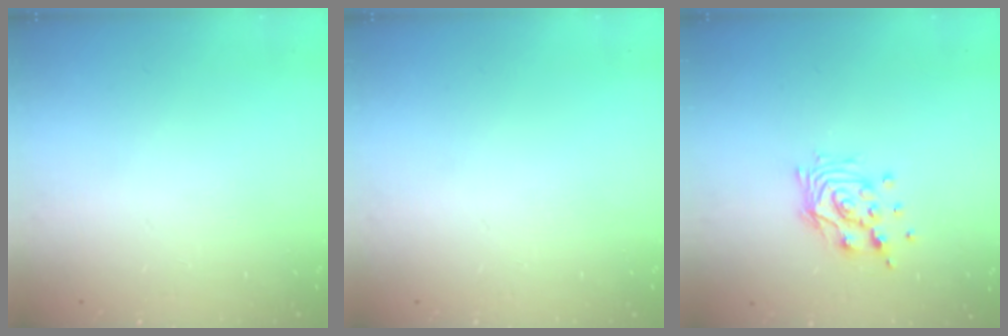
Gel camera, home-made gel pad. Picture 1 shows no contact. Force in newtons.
{"total": 0.0}
{"total": 11.1, "press": 11.0, "slide": 0.9}